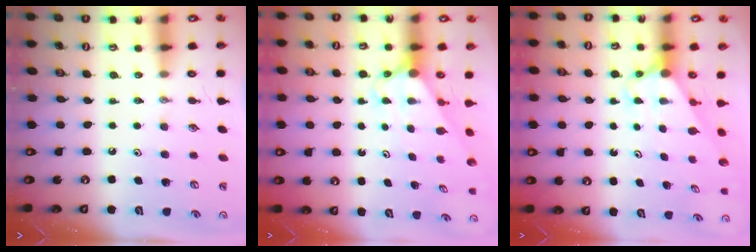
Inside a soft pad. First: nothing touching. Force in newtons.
{"total": 2.7, "press": 2.7, "slide": 0.0}
{"total": 2.8, "press": 2.8, "slide": 0.0}